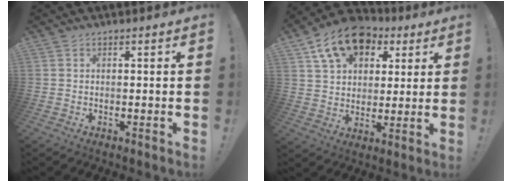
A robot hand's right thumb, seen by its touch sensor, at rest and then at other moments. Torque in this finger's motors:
{"motor_torque": [1.30, 1.31, 0.25, 0.25, 0.15]}